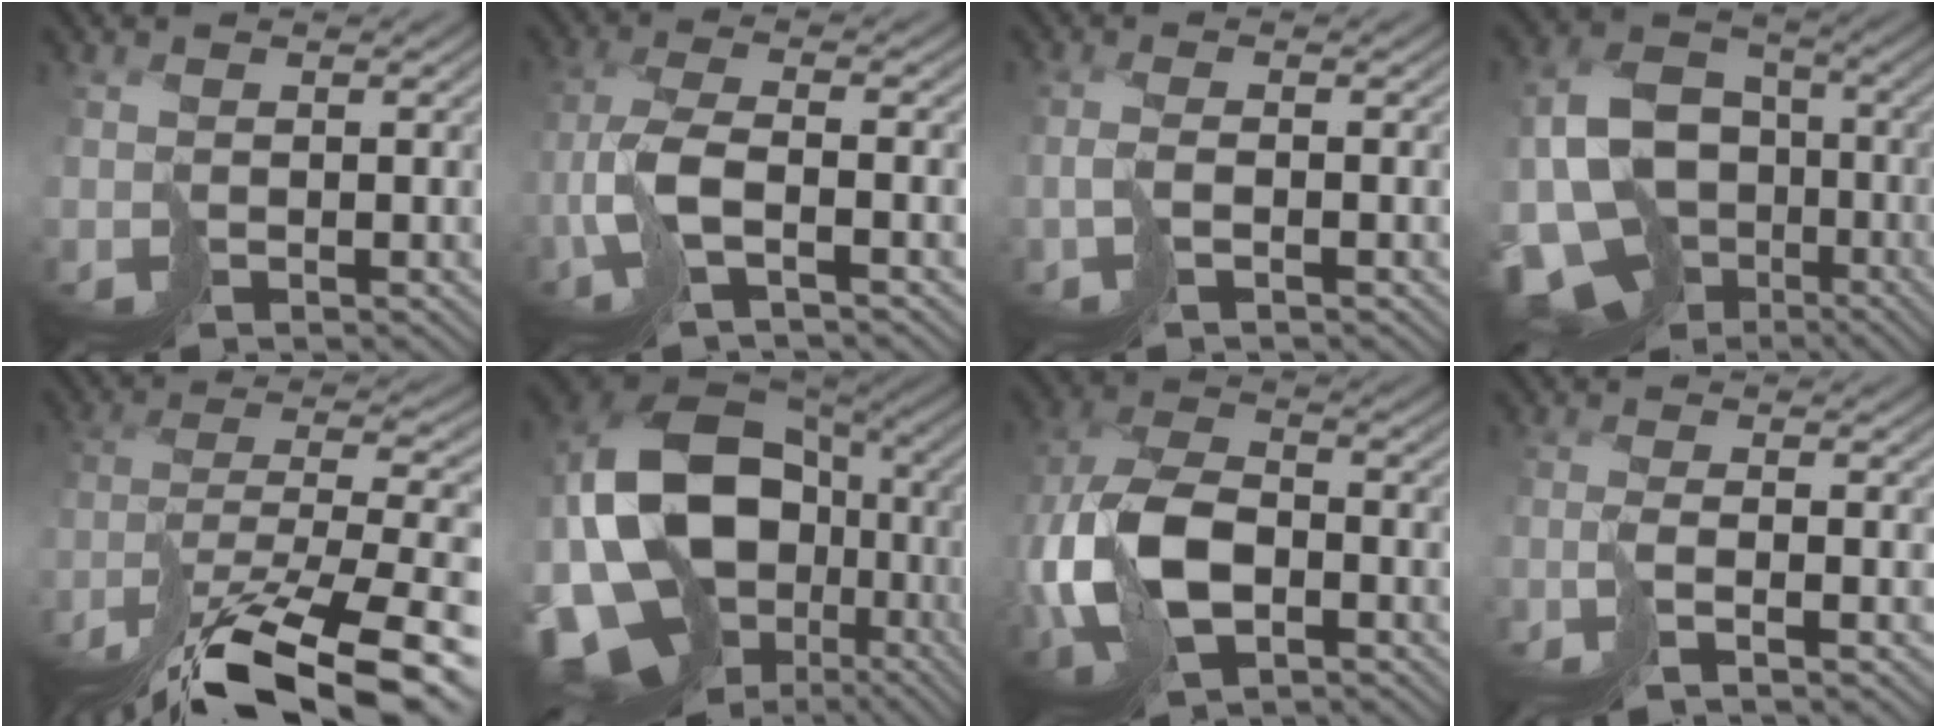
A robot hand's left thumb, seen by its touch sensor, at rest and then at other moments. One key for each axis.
{"total": 5.8, "fx": -1.4, "fy": 1.8, "fz": 5.3, "tx": -0.119, "ty": 0.004, "tz": -0.044}
{"total": 1.3, "fx": 0.1, "fy": 0.0, "fz": 1.3, "tx": -0.027, "ty": 0.002, "tz": -0.008}
{"total": 15.3, "fx": -4.5, "fy": 12.0, "fz": 8.3, "tx": -0.192, "ty": -0.030, "tz": -0.070}
{"total": 15.3, "fx": -9.5, "fy": 5.5, "fz": 10.7, "tx": -0.230, "ty": -0.012, "tz": -0.152}
{"total": 20.0, "fx": -1.4, "fy": 15.4, "fz": 12.6, "tx": -0.288, "ty": -0.025, "tz": -0.002}
{"total": 12.5, "fx": -2.3, "fy": 7.5, "fz": 9.7, "tx": -0.256, "ty": -0.017, "tz": -0.050}
{"total": 2.1, "fx": -1.0, "fy": -0.3, "fz": 1.7, "tx": -0.017, "ty": 0.006, "tz": -0.037}